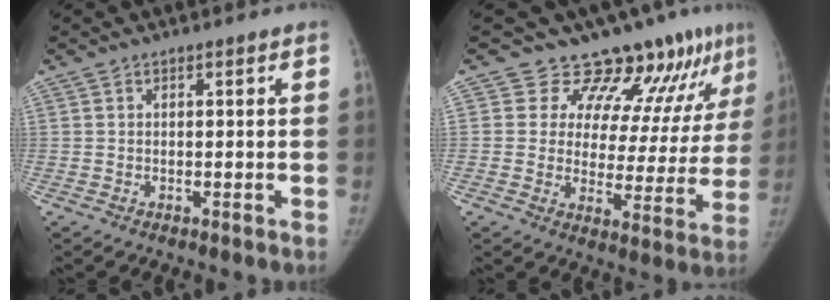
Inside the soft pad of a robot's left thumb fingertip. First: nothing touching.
{"total": 13.5, "force": [10.9, 5.3, 6.1], "torque": [-0.040, -0.076, 0.139]}